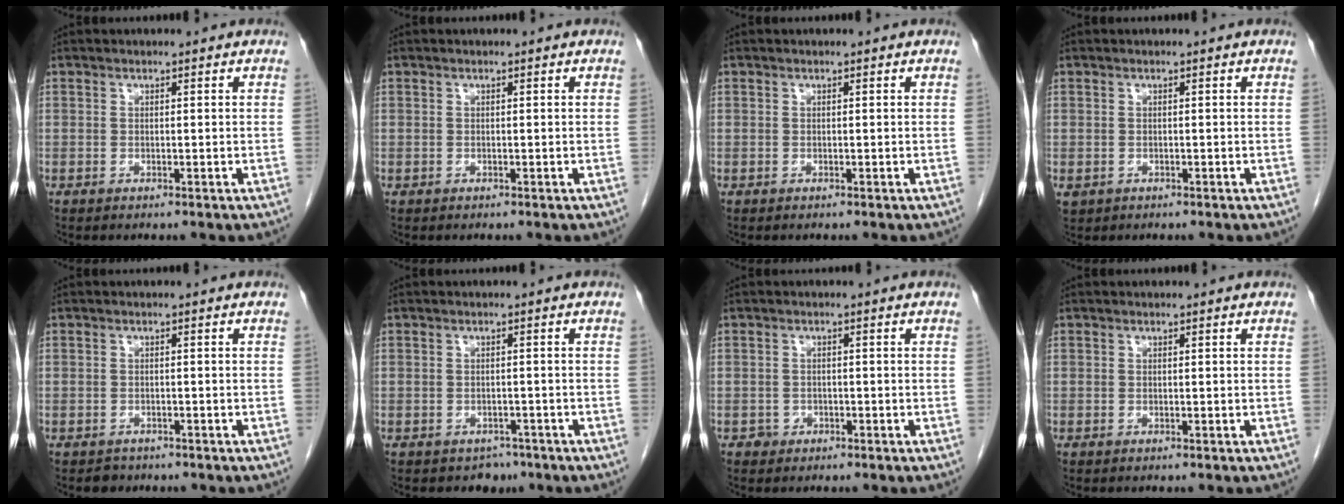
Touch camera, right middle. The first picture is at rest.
{"total": 0.0}
{"total": 0.0}
{"total": 1.5, "force": [-0.4, 1.3, 0.5], "torque": [-0.011, 0.002, 0.004]}
{"total": 1.4, "force": [-1.1, 0.9, -0.1], "torque": [-0.008, 0.000, -0.016]}
{"total": 2.3, "force": [-1.7, 1.5, 0.2], "torque": [-0.007, 0.004, -0.021]}
{"total": 1.3, "force": [-0.7, 1.1, 0.1], "torque": [0.002, 0.005, -0.011]}
{"total": 0.0}